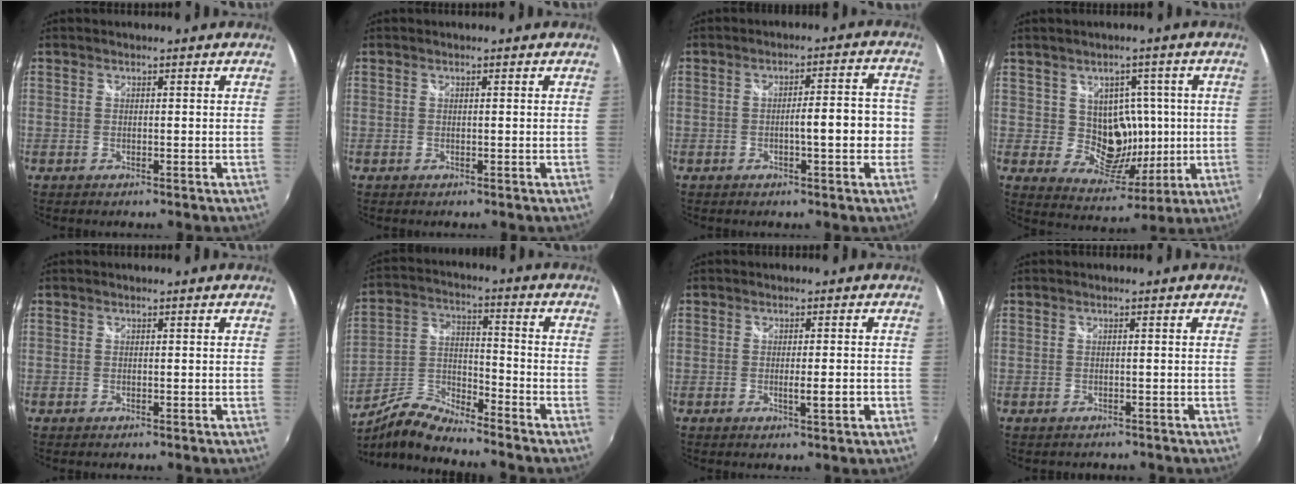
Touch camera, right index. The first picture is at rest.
{"total": 0.0}
{"total": 7.4, "force": [-1.3, 1.7, 7.1], "torque": [-0.109, 0.007, -0.015]}
{"total": 9.1, "force": [0.9, 8.2, 3.8], "torque": [-0.066, 0.002, 0.029]}
{"total": 0.0}
{"total": 8.8, "force": [-7.2, 1.8, 4.8], "torque": [-0.103, 0.004, -0.145]}
{"total": 3.6, "force": [-1.0, 0.3, 3.5], "torque": [-0.054, -0.007, -0.014]}
{"total": 1.4, "force": [-1.2, 0.6, 0.4], "torque": [-0.011, -0.005, -0.012]}